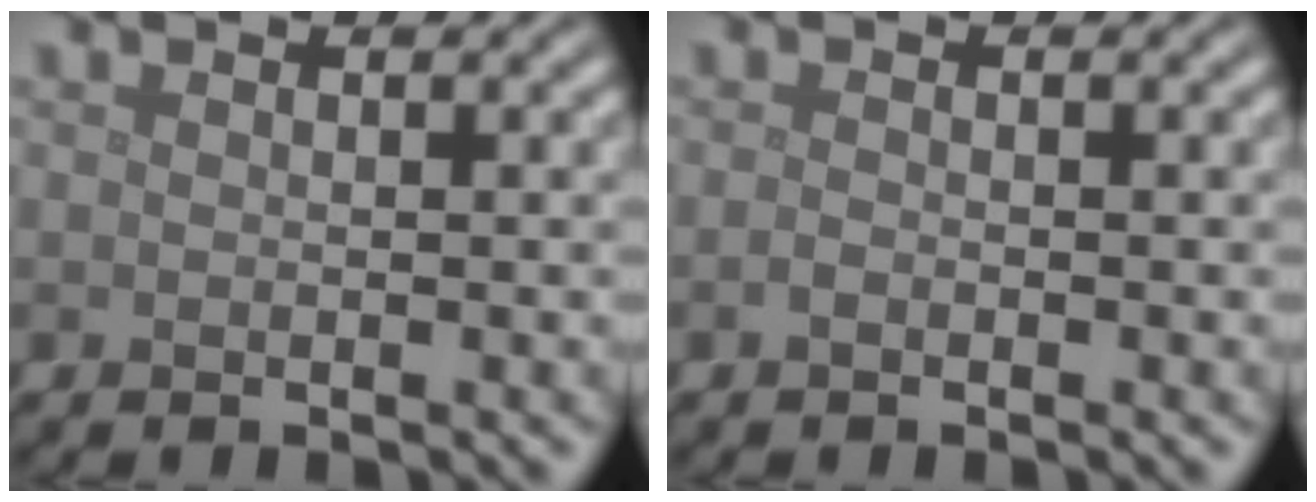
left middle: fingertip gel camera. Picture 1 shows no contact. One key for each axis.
{"total": 0.5, "fx": -0.3, "fy": 0.2, "fz": 0.3, "tx": -0.007, "ty": -0.001, "tz": -0.007}